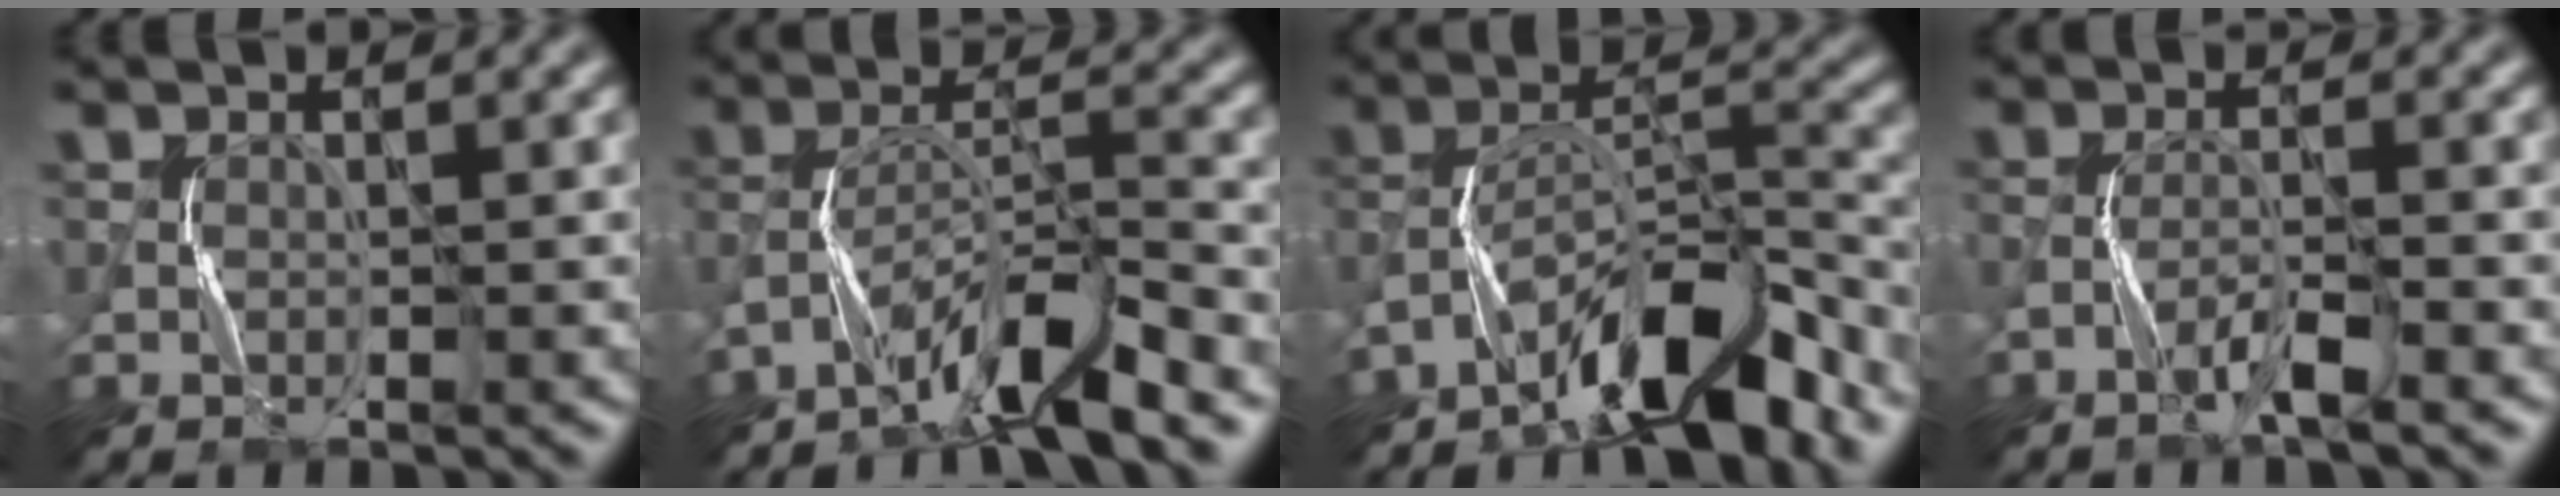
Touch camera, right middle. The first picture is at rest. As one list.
[{"total": 6.7, "force": [-5.2, 0.8, 4.1], "torque": [-0.072, 0.006, -0.098]}, {"total": 8.5, "force": [-6.5, 2.0, 5.1], "torque": [-0.085, 0.011, -0.116]}, {"total": 2.7, "force": [-1.7, 0.2, 2.1], "torque": [-0.043, 0.006, -0.040]}]